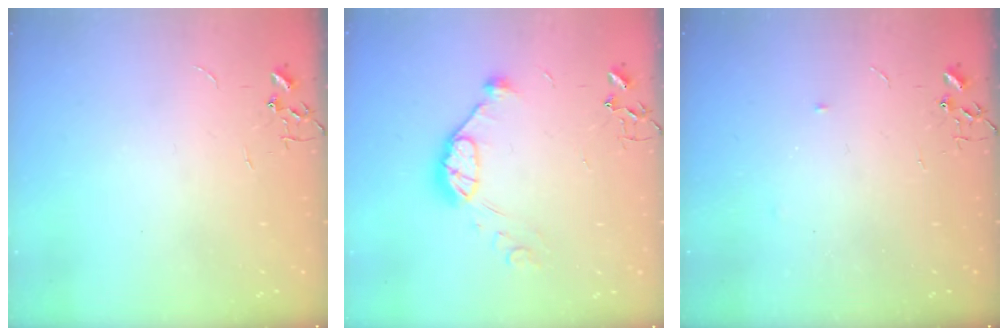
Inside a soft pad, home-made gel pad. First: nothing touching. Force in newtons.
{"total": 11.1, "press": 11.0, "slide": 0.6}
{"total": 2.8, "press": 2.8, "slide": 0.4}